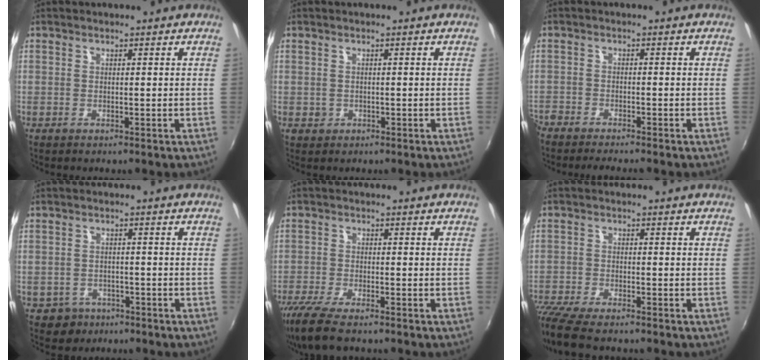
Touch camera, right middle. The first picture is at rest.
{"total": 1.5, "force": [-0.3, 1.4, 0.3], "torque": [-0.005, -0.003, -0.003]}
{"total": 6.6, "force": [-6.0, 1.1, 2.5], "torque": [-0.079, -0.021, -0.106]}
{"total": 4.3, "force": [-2.5, 3.5, 0.6], "torque": [-0.027, 0.005, -0.034]}
{"total": 9.4, "force": [-7.4, 1.8, 5.4], "torque": [-0.133, -0.037, -0.137]}
{"total": 9.2, "force": [-7.9, 1.5, 4.5], "torque": [-0.117, -0.040, -0.143]}